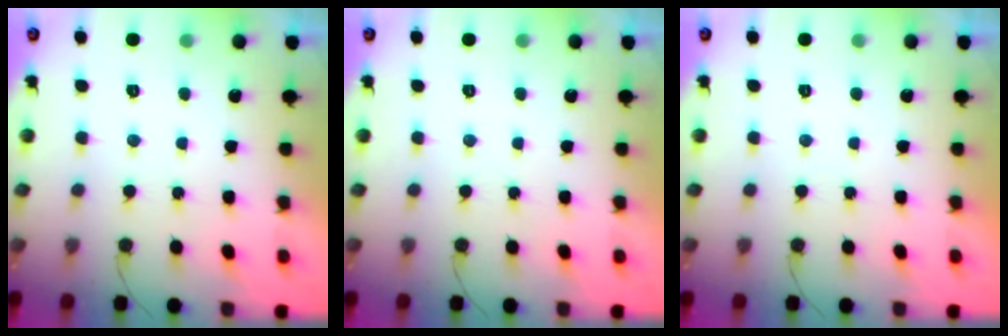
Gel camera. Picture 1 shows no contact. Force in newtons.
{"total": 0.0}
{"total": 1.8, "press": 1.8, "slide": 0.1}